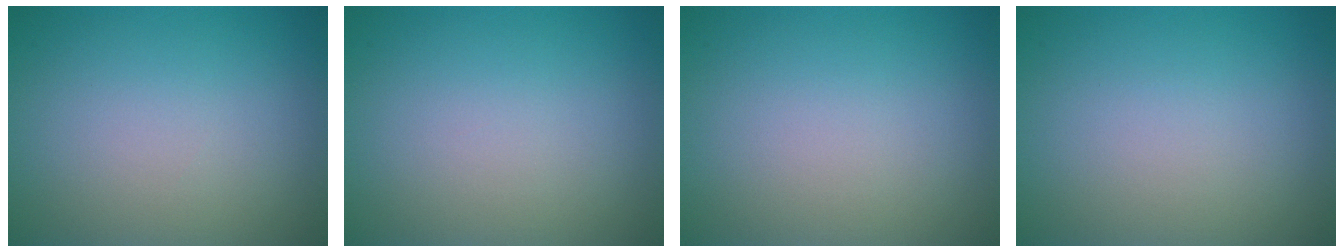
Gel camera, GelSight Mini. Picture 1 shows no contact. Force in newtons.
{"total": 0.0}
{"total": 0.0}
{"total": 0.0}